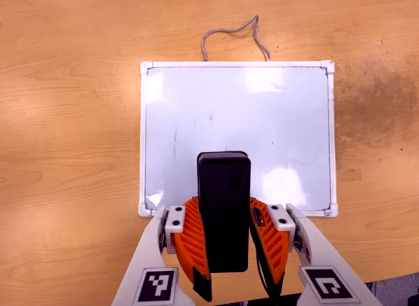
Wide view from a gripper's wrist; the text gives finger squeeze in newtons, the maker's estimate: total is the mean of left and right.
{"total": 6.5, "left": 5.6, "right": 7.3}